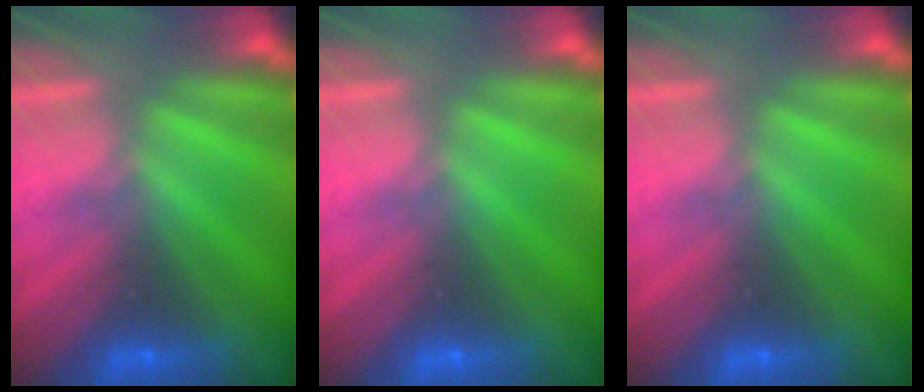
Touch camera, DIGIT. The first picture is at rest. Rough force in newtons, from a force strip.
{"total": 0.0}
{"total": 0.0}